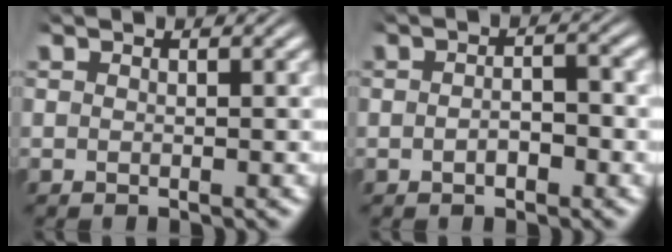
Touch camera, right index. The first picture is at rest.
{"total": 1.9, "force": [-0.8, 0.9, 1.5], "torque": [-0.017, 0.003, -0.017]}